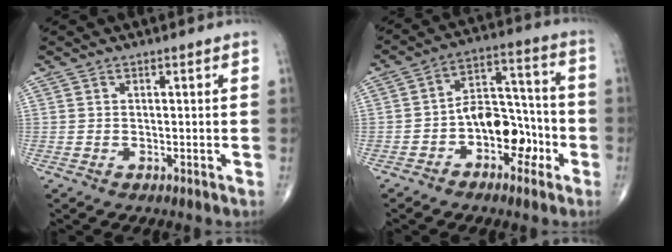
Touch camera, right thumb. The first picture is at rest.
{"total": 11.2, "force": [-4.0, 7.2, 7.5], "torque": [-0.079, 0.052, -0.071]}